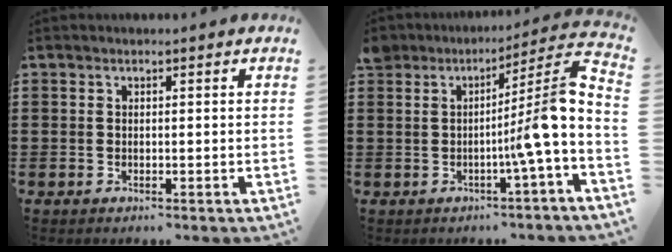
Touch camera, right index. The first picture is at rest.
{"total": 7.2, "force": [-1.1, -0.8, 7.1], "torque": [-0.110, -0.035, -0.030]}